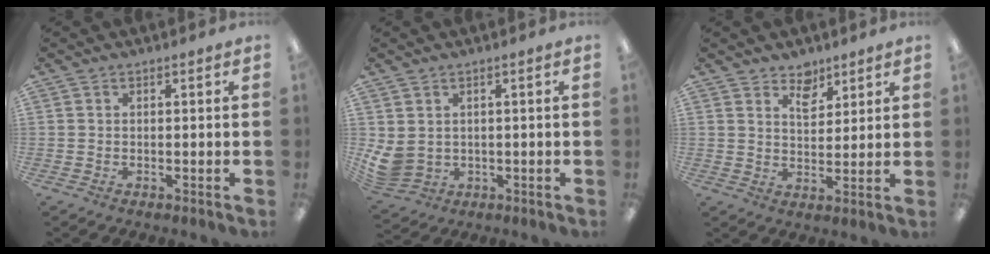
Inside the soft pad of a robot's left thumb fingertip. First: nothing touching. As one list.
[{"total": 4.8, "force": [1.1, 4.0, 2.4], "torque": [-0.069, -0.010, 0.024]}, {"total": 5.7, "force": [4.5, 3.0, 1.8], "torque": [-0.018, -0.026, 0.079]}]